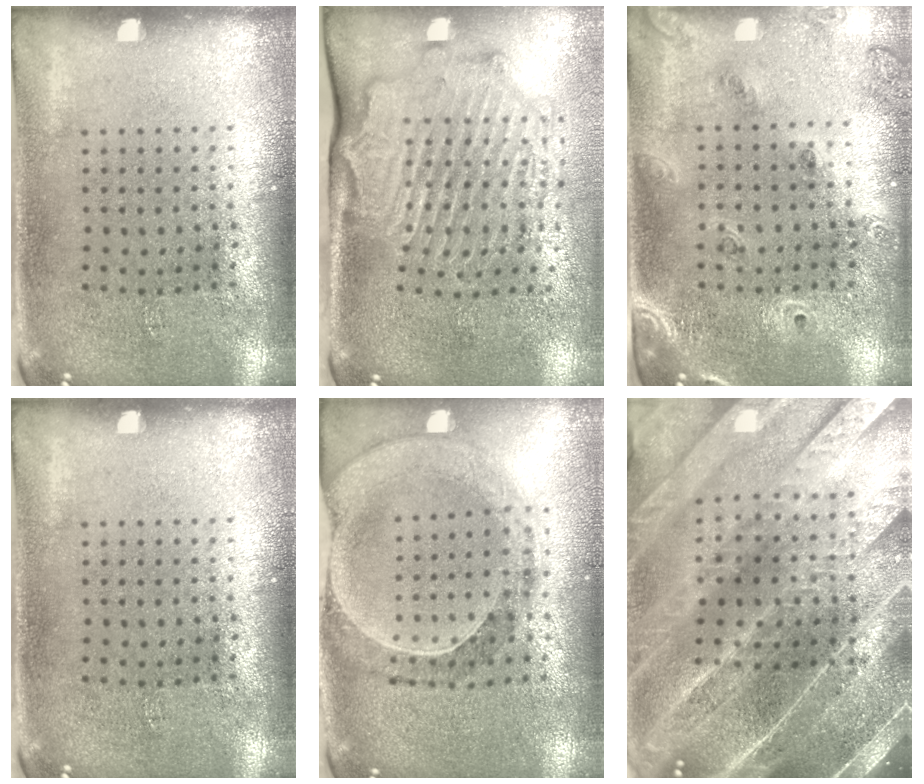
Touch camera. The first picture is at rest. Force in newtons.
{"total": 2.1, "press": 2.0, "slide": 0.4}
{"total": 1.7, "press": 1.5, "slide": 0.7}
{"total": 0.0}
{"total": 0.6, "press": 0.6, "slide": 0.2}
{"total": 5.3, "press": 4.5, "slide": 2.7}